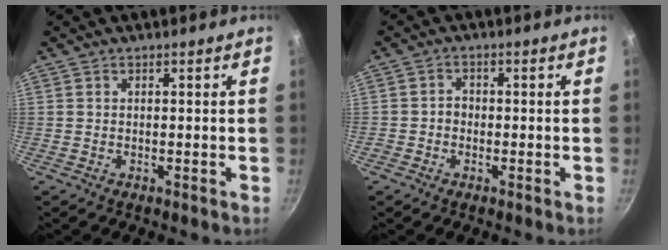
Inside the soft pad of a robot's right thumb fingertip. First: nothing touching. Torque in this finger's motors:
{"motor_torque": [0.27, 0.22, 0.26, 0.13, -0.02]}